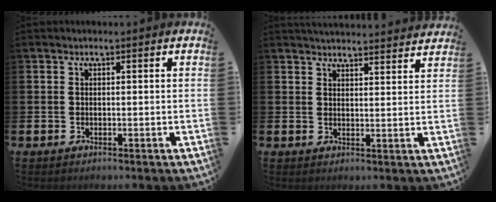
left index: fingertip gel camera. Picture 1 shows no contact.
{"total": 3.9, "force": [3.9, 0.1, 0.1], "torque": [-0.006, -0.025, 0.071]}